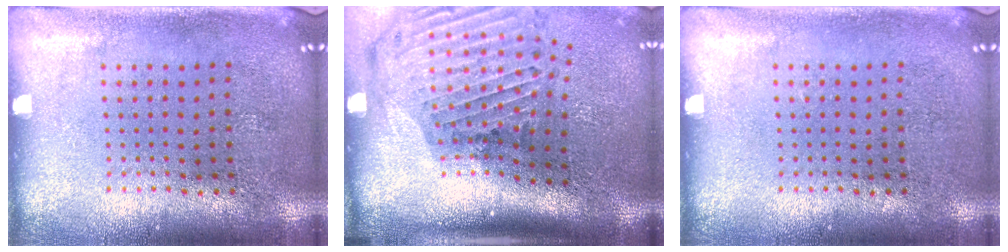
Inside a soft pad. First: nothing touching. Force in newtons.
{"total": 3.1, "press": 2.1, "slide": 2.2}
{"total": 0.0}